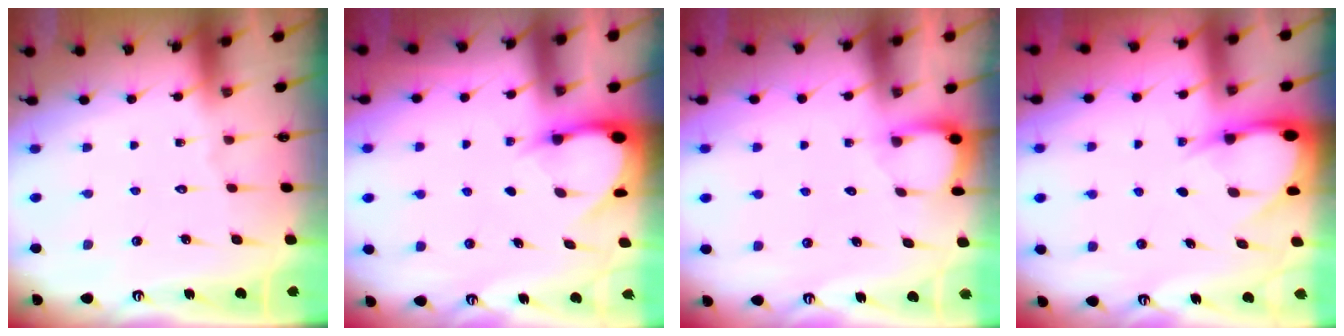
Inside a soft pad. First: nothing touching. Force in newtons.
{"total": 3.4, "press": 3.4, "slide": 0.2}
{"total": 2.4, "press": 2.4, "slide": 0.3}
{"total": 5.0, "press": 5.0, "slide": 0.8}